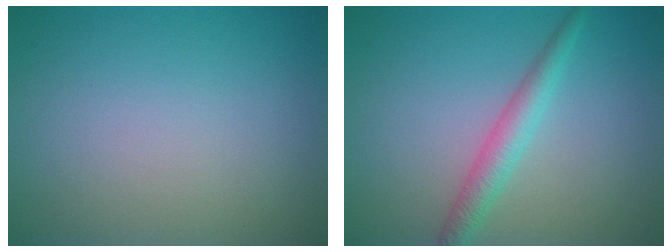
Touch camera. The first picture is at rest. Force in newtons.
{"total": 2.7, "press": 2.7, "slide": 0.1}